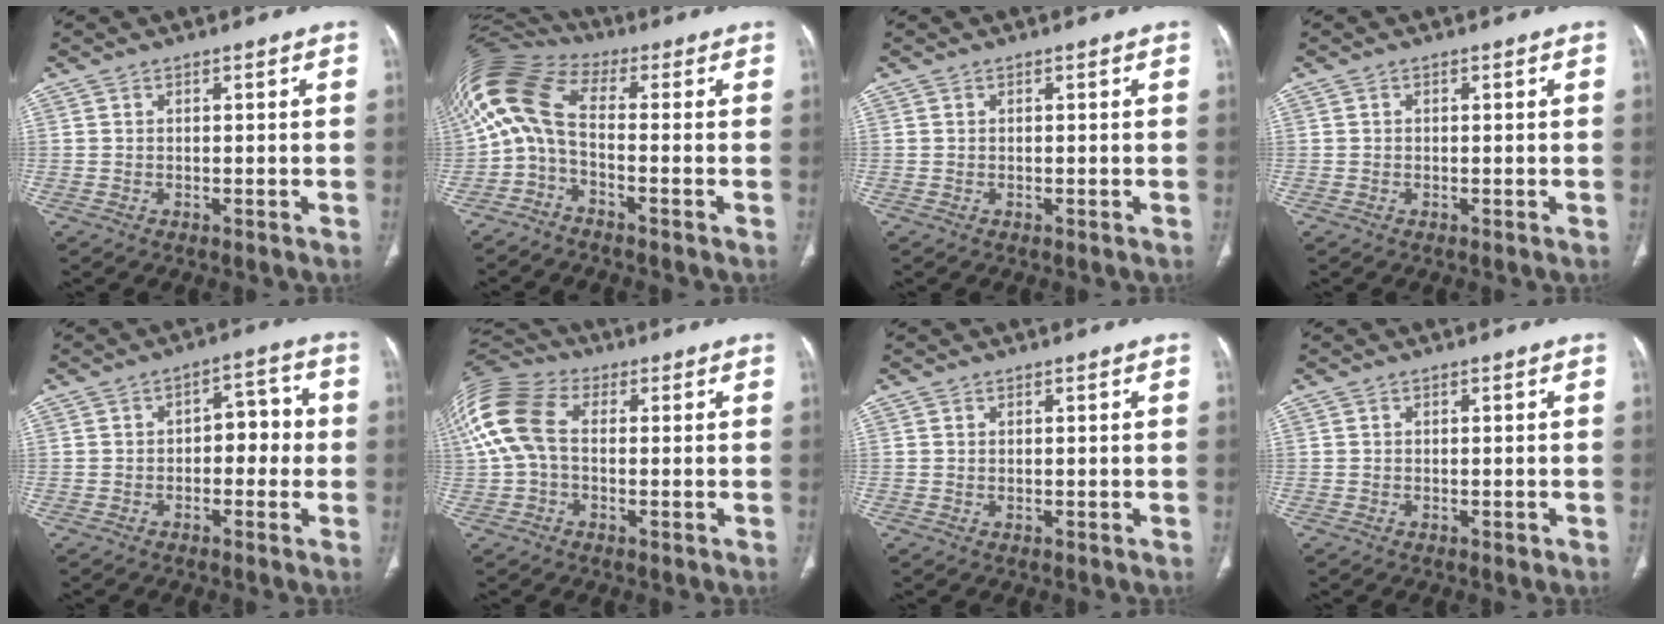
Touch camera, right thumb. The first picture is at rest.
{"total": 10.9, "force": [-1.5, 4.9, 9.6], "torque": [-0.203, 0.058, -0.043]}
{"total": 0.0}
{"total": 0.0}
{"total": 6.5, "force": [-0.6, 4.0, 5.1], "torque": [-0.037, 0.027, -0.016]}
{"total": 15.4, "force": [1.6, 10.1, 11.5], "torque": [-0.271, 0.032, 0.023]}
{"total": 0.0}
{"total": 0.6, "force": [-0.2, 0.4, 0.4], "torque": [-0.004, 0.000, -0.004]}